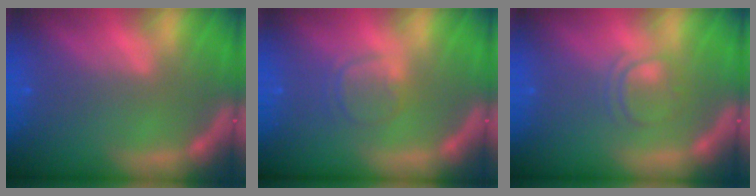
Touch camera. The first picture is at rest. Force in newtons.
{"total": 2.4}
{"total": 2.4}